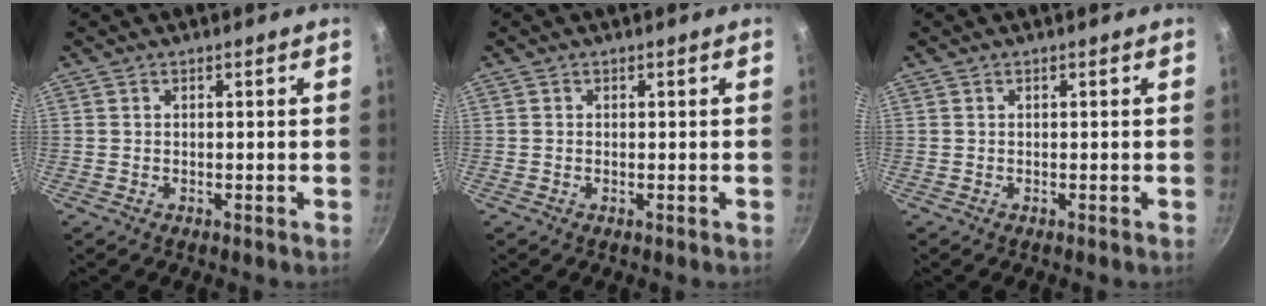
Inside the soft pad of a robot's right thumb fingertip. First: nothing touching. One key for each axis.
{"total": 0.0}
{"total": 0.0}